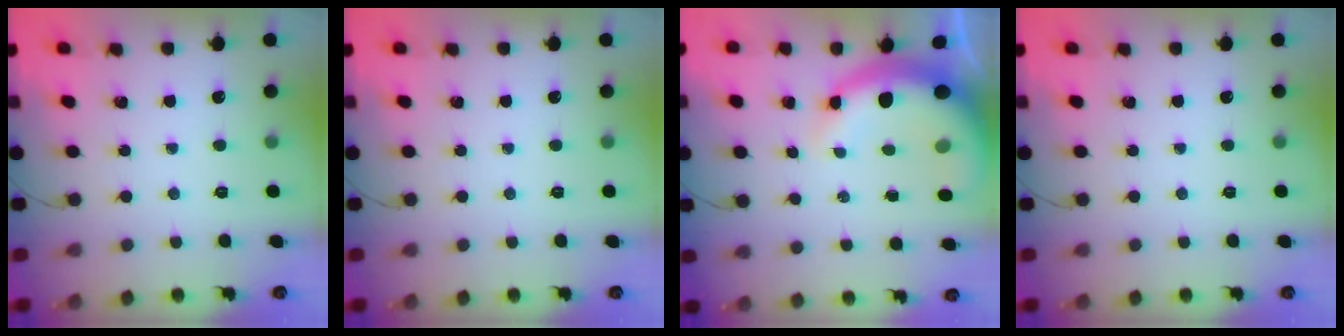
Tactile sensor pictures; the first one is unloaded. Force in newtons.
{"total": 0.0}
{"total": 8.5, "press": 8.2, "slide": 2.1}
{"total": 0.0}